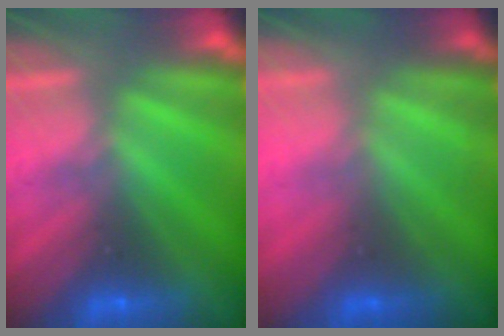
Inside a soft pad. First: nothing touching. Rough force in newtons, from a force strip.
{"total": 2.2}